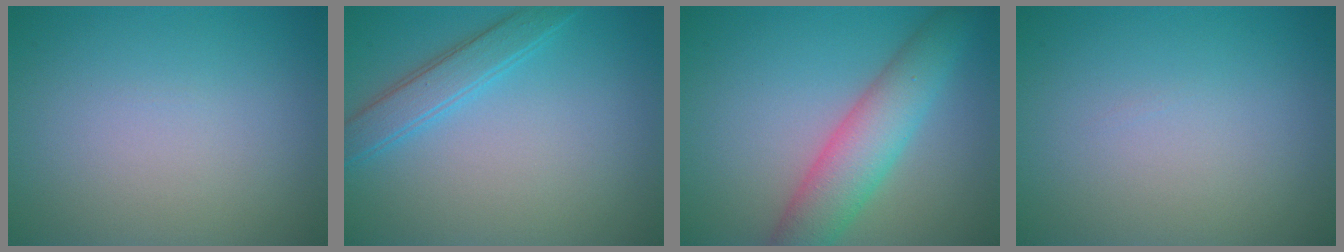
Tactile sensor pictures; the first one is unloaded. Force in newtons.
{"total": 2.8, "press": 2.8, "slide": 0.1}
{"total": 5.6, "press": 5.6, "slide": 0.2}
{"total": 0.0}